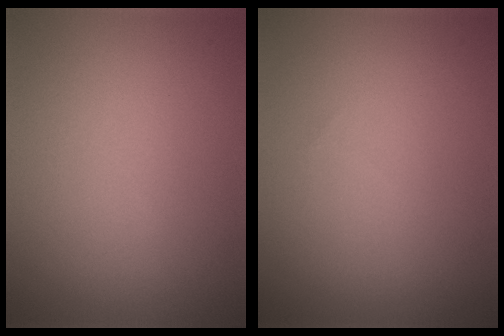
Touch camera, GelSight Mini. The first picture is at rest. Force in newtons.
{"total": 0.0}